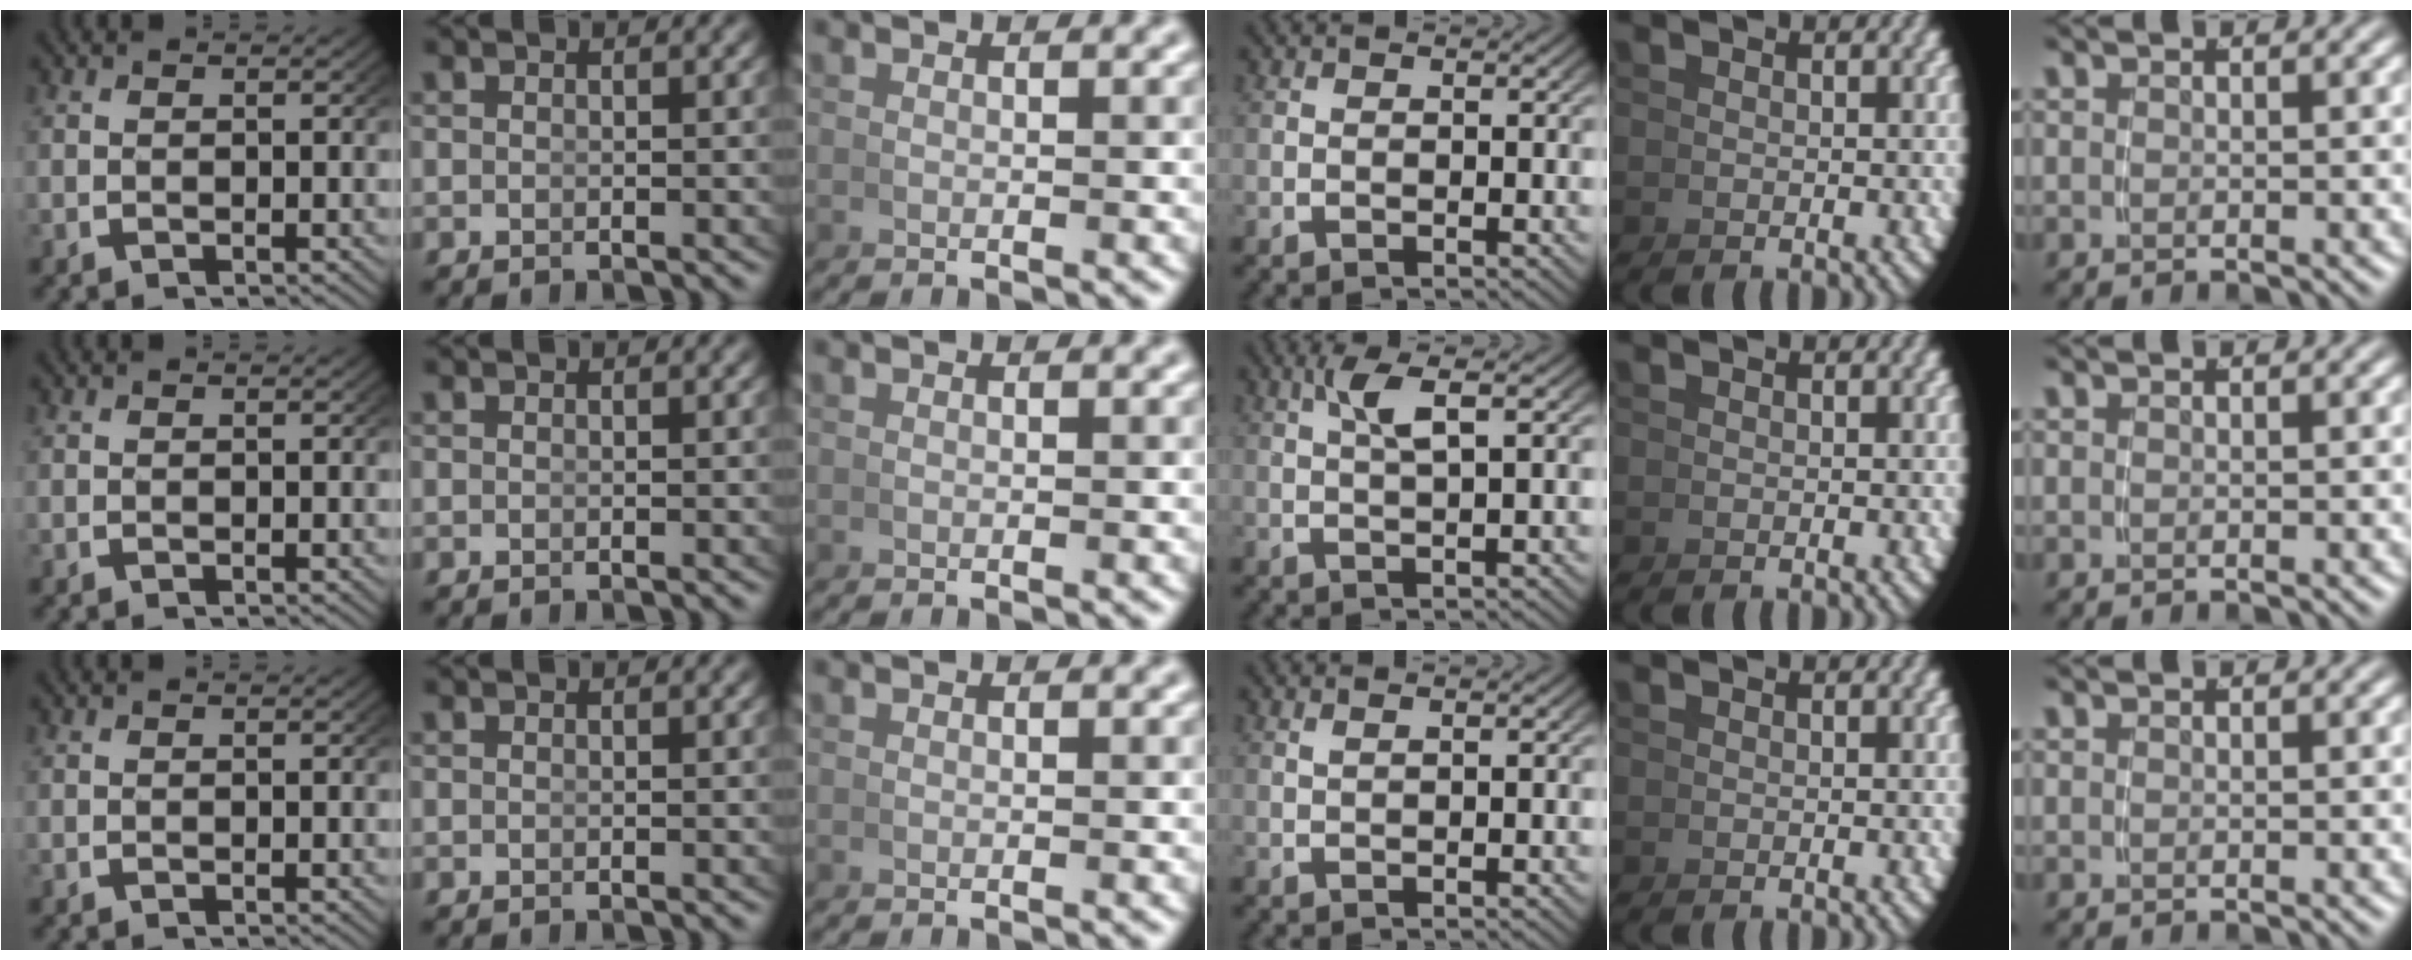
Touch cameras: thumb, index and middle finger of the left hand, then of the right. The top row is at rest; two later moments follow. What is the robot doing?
{"motion": "grasp_and_lifting", "object": "coin"}